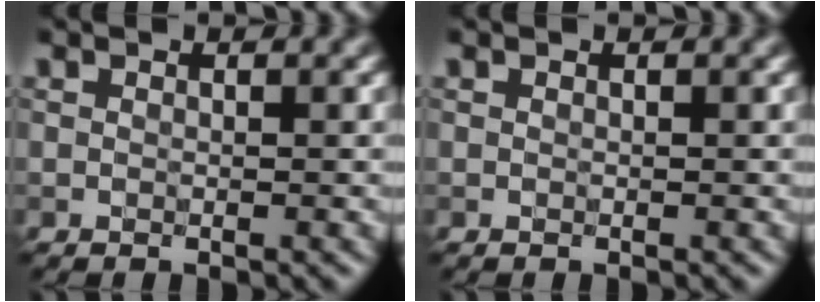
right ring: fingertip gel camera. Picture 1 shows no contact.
{"total": 0.0}